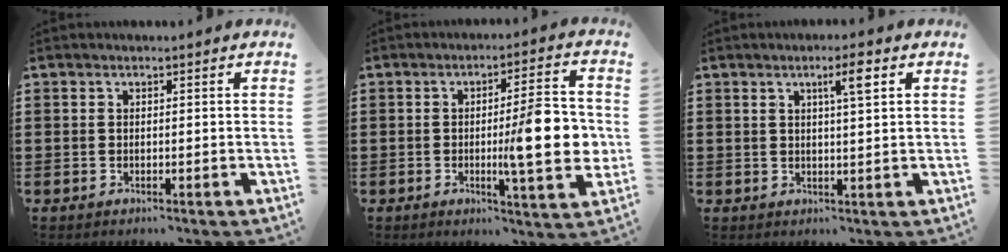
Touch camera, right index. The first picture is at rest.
{"total": 11.5, "force": [-0.7, 2.5, 11.2], "torque": [-0.148, -0.009, -0.018]}
{"total": 3.7, "force": [1.8, 0.2, 3.2], "torque": [-0.052, -0.005, 0.024]}